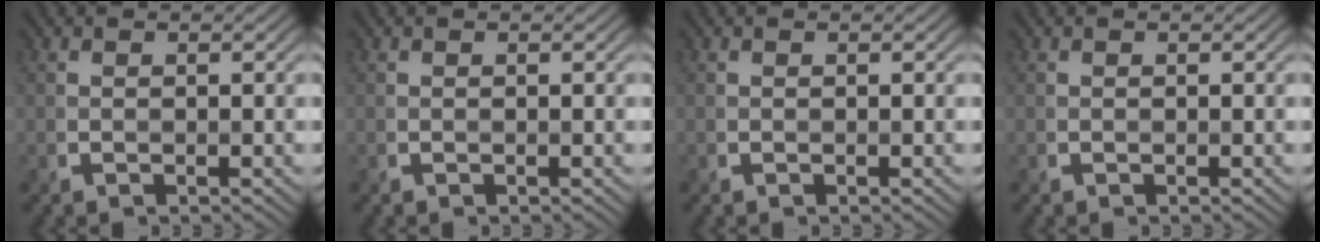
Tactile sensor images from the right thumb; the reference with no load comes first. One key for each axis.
{"total": 0.0}
{"total": 0.0}
{"total": 0.0}